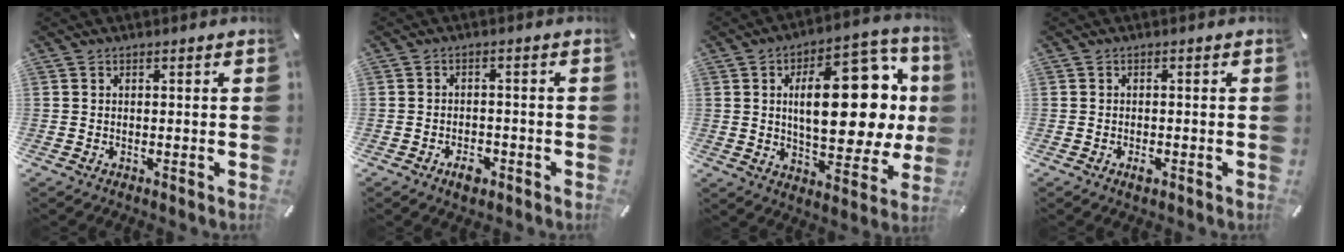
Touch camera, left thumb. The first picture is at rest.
{"total": 3.8, "force": [-2.2, 2.2, 2.1], "torque": [-0.042, 0.006, -0.040]}
{"total": 27.0, "force": [5.0, 13.1, 23.2], "torque": [-0.339, -0.025, 0.080]}
{"total": 1.7, "force": [-0.9, 0.8, 1.3], "torque": [-0.025, 0.001, -0.015]}